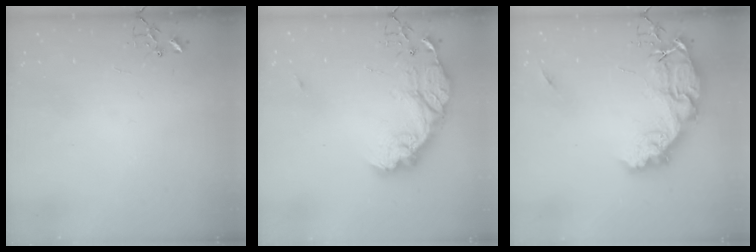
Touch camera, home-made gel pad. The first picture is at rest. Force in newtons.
{"total": 17.8, "press": 17.8, "slide": 1.3}
{"total": 17.9, "press": 17.8, "slide": 1.1}